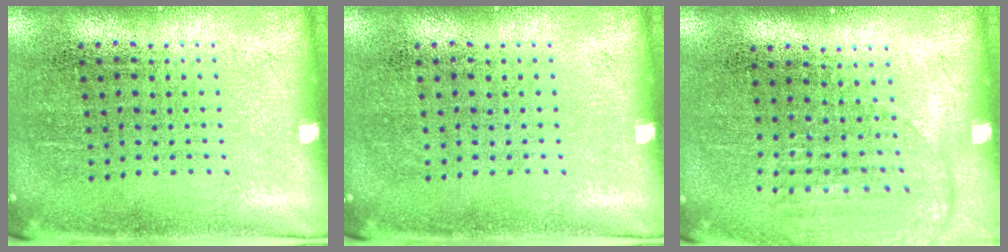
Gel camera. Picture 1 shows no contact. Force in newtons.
{"total": 0.0}
{"total": 1.4, "press": 1.2, "slide": 0.6}